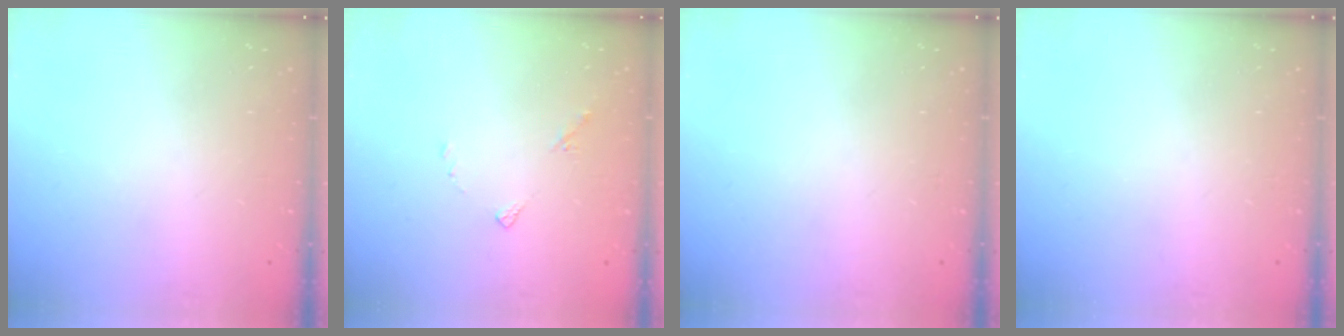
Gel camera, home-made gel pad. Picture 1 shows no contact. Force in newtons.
{"total": 4.9, "press": 4.9, "slide": 0.5}
{"total": 0.0}
{"total": 0.0}